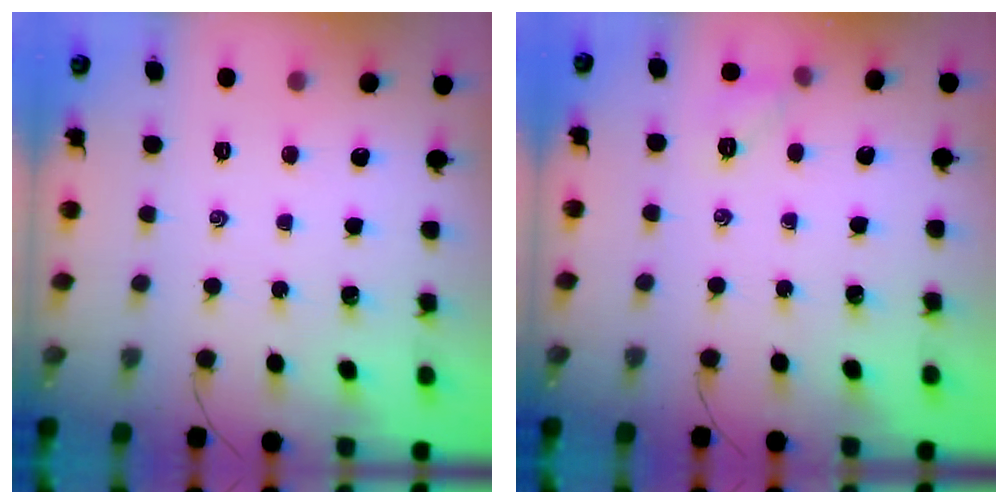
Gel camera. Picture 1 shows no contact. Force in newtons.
{"total": 6.0, "press": 5.7, "slide": 1.7}